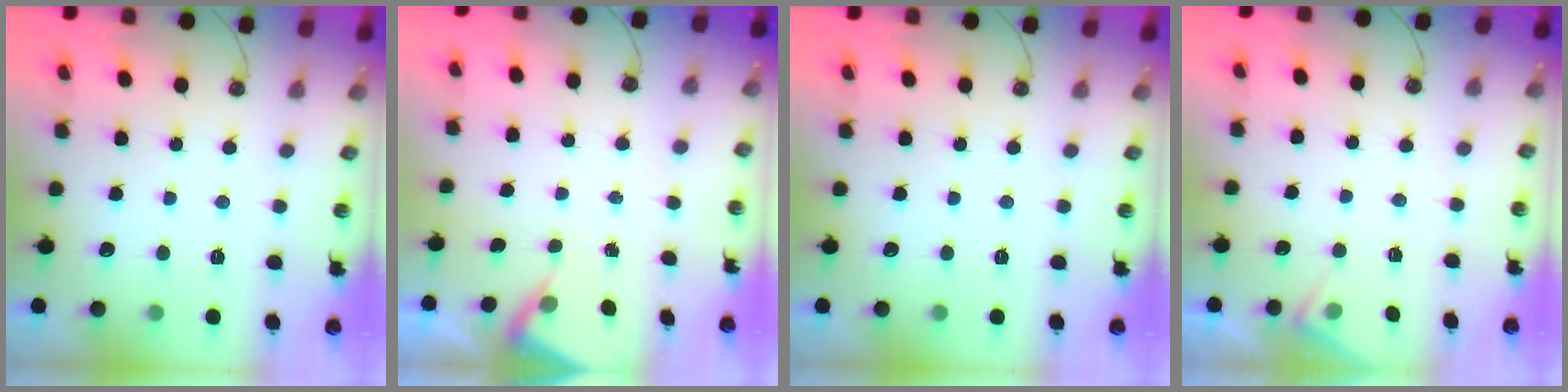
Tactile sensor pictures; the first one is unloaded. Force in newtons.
{"total": 3.3, "press": 3.3, "slide": 0.6}
{"total": 0.0}
{"total": 4.9, "press": 4.8, "slide": 0.7}